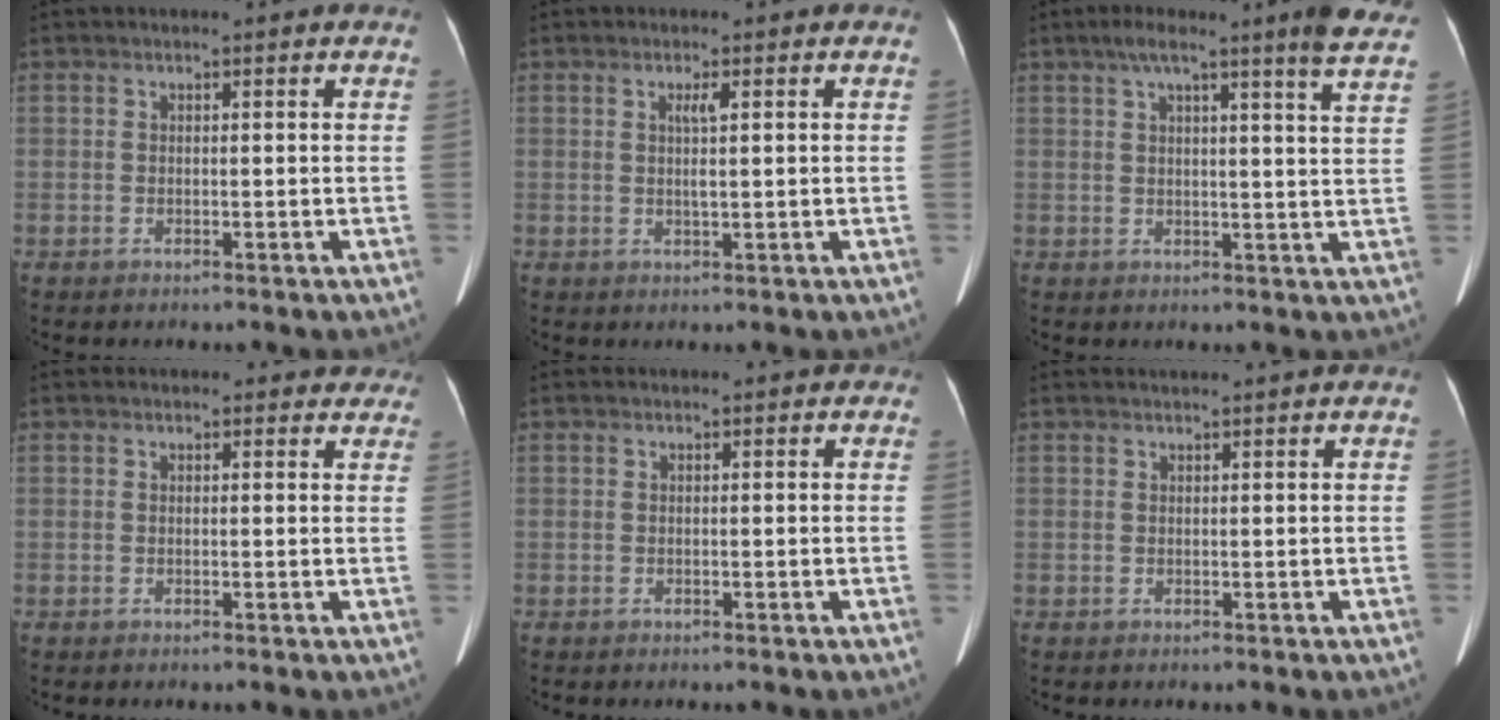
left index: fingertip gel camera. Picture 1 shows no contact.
{"total": 2.0, "force": [0.5, 0.1, 2.0], "torque": [-0.038, 0.004, 0.009]}
{"total": 11.6, "force": [8.7, -0.5, 7.6], "torque": [-0.098, 0.003, 0.091]}
{"total": 3.6, "force": [3.1, 1.9, 0.2], "torque": [0.019, -0.006, 0.014]}
{"total": 0.0}
{"total": 1.8, "force": [1.7, -0.4, 0.6], "torque": [-0.006, 0.015, 0.029]}